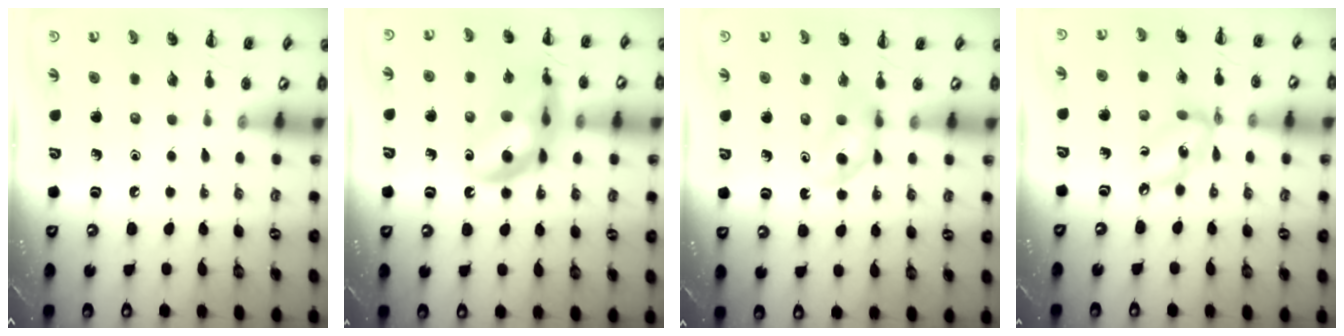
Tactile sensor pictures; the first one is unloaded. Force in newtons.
{"total": 14.9, "press": 14.5, "slide": 3.3}
{"total": 4.5, "press": 4.3, "slide": 1.4}
{"total": 7.7, "press": 7.5, "slide": 1.9}